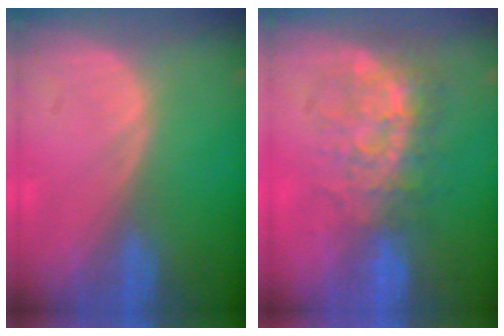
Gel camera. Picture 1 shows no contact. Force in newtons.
{"total": 8.8, "press": 7.5, "slide": 4.7}